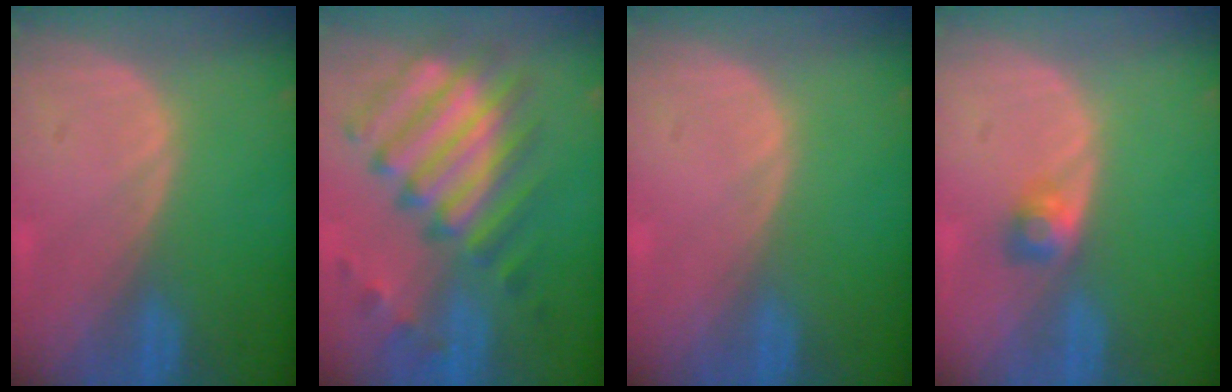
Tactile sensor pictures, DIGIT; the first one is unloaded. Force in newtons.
{"total": 11.4, "press": 10.6, "slide": 4.4}
{"total": 0.0}
{"total": 2.5, "press": 2.3, "slide": 1.0}